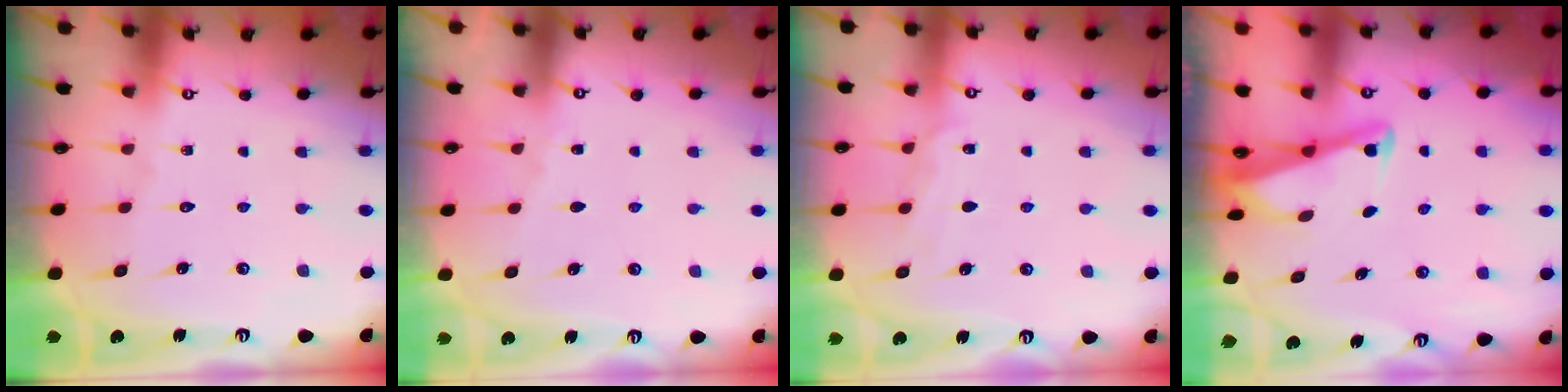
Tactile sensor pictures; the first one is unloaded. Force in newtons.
{"total": 2.6, "press": 2.6, "slide": 0.3}
{"total": 5.7, "press": 5.7, "slide": 0.5}
{"total": 2.7, "press": 2.7, "slide": 0.3}